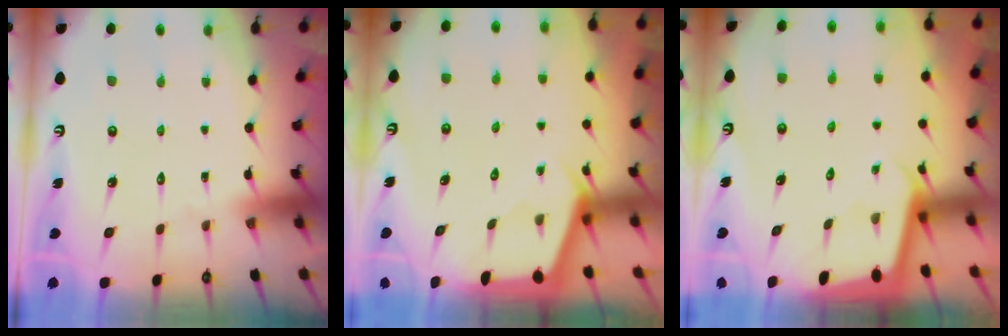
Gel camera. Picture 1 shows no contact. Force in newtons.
{"total": 2.4, "press": 2.4, "slide": 0.3}
{"total": 1.9, "press": 1.9, "slide": 0.1}